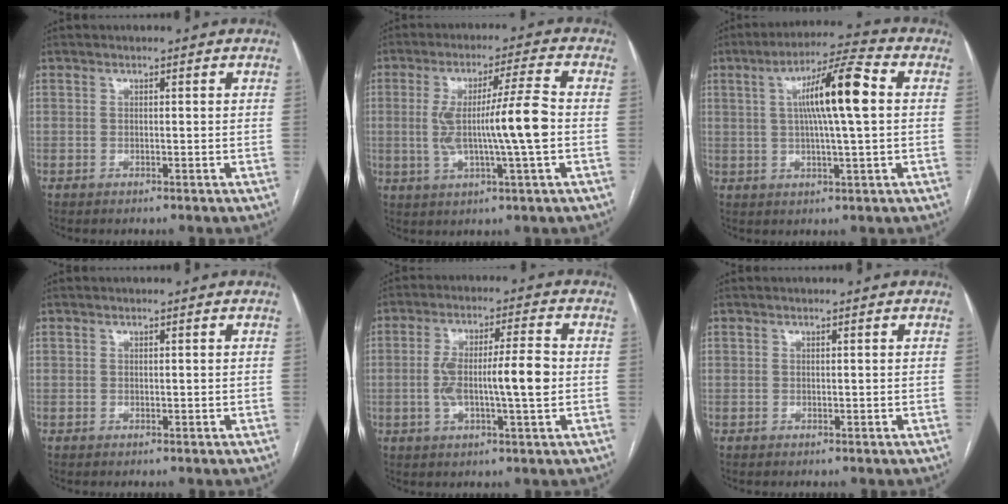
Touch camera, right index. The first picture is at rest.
{"total": 10.7, "force": [-0.7, -0.4, 10.7], "torque": [-0.199, 0.007, -0.010]}
{"total": 11.1, "force": [1.8, 0.3, 11.0], "torque": [-0.187, 0.016, 0.025]}
{"total": 0.0}
{"total": 9.6, "force": [-0.7, 1.2, 9.5], "torque": [-0.173, 0.015, -0.012]}
{"total": 0.0}